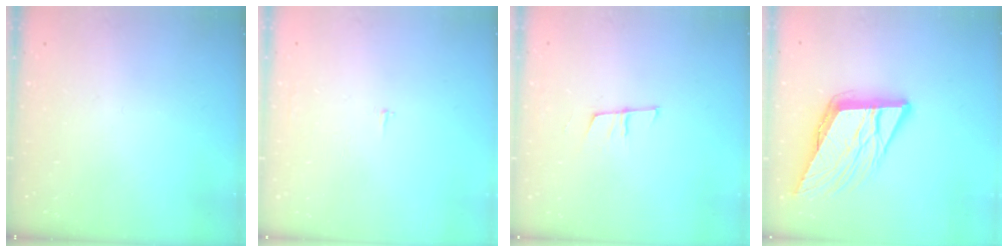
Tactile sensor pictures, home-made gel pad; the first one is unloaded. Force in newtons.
{"total": 2.1, "press": 2.1, "slide": 0.2}
{"total": 6.0, "press": 5.4, "slide": 2.5}
{"total": 13.2, "press": 13.0, "slide": 2.6}